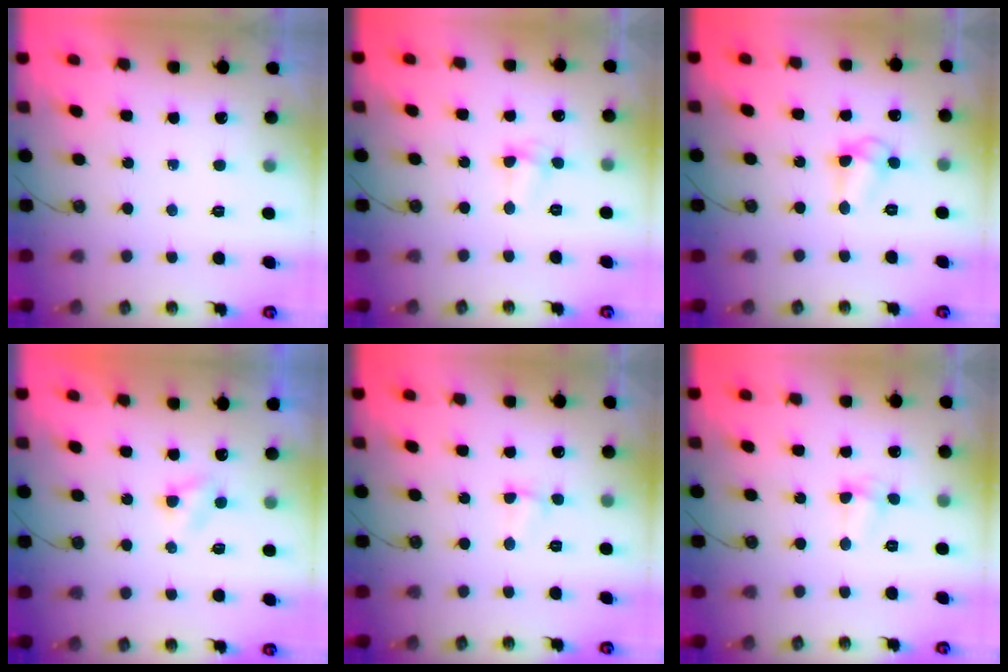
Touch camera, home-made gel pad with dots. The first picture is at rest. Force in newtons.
{"total": 2.8, "press": 2.8, "slide": 0.5}
{"total": 7.2, "press": 7.2, "slide": 0.6}
{"total": 3.0, "press": 3.0, "slide": 0.3}
{"total": 1.8, "press": 1.7, "slide": 0.5}
{"total": 2.8, "press": 2.8, "slide": 0.5}